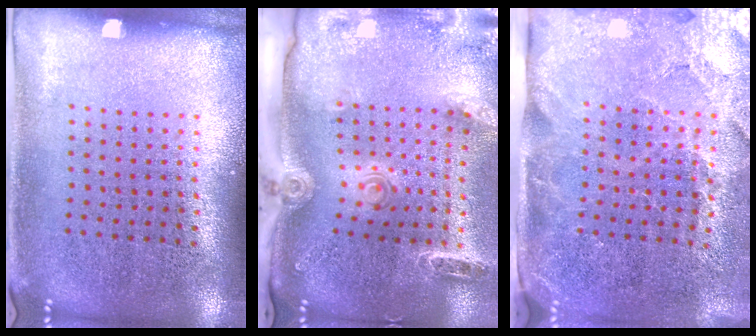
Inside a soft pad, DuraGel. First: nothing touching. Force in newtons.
{"total": 2.8, "press": 2.0, "slide": 1.9}
{"total": 3.8, "press": 3.2, "slide": 2.0}